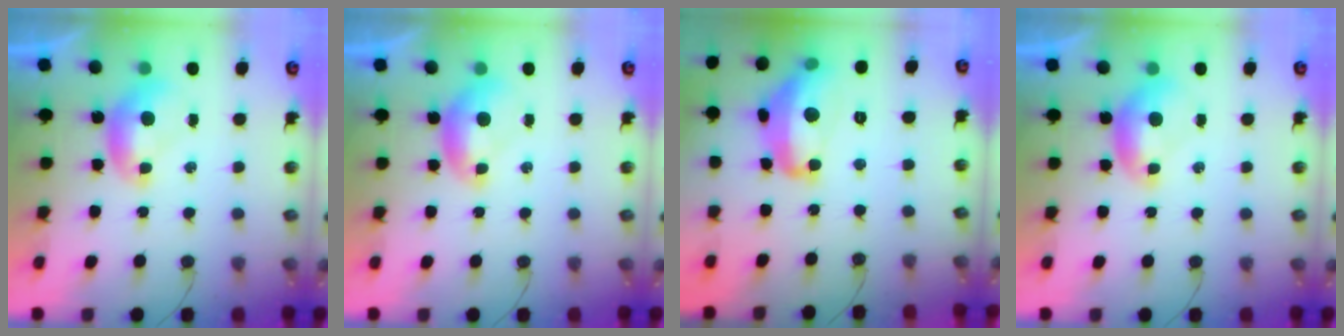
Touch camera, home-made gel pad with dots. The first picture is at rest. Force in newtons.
{"total": 0.0}
{"total": 12.2, "press": 12.1, "slide": 0.6}
{"total": 0.0}